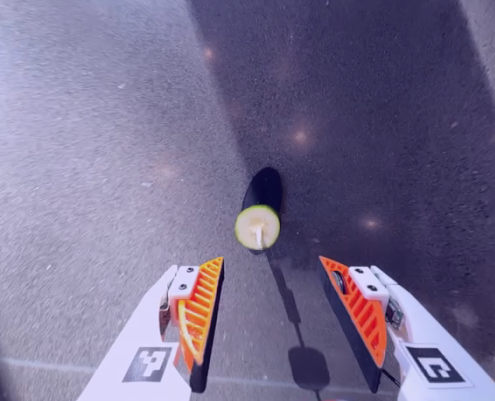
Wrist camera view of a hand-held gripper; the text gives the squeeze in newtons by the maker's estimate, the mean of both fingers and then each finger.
{"total": 0.0}